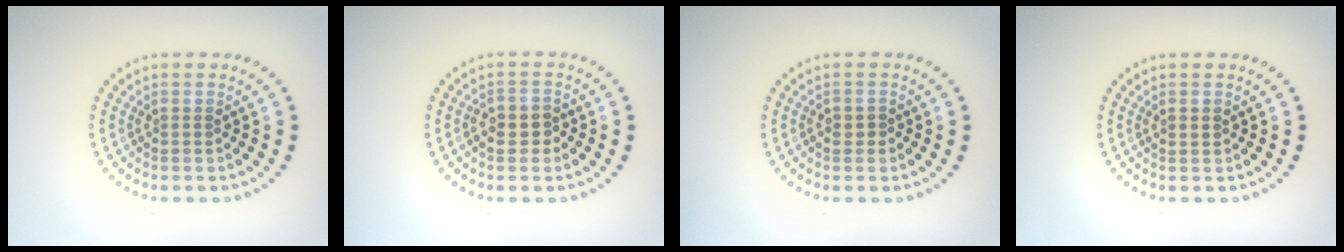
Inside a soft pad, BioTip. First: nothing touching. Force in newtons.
{"total": 2.0, "press": 1.9, "slide": 0.6}
{"total": 0.7, "press": 0.6, "slide": 0.3}
{"total": 1.1, "press": 1.1, "slide": 0.1}